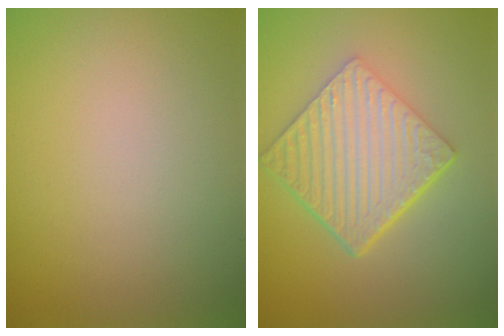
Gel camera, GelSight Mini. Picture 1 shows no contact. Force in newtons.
{"total": 6.9, "press": 4.6, "slide": 5.1}